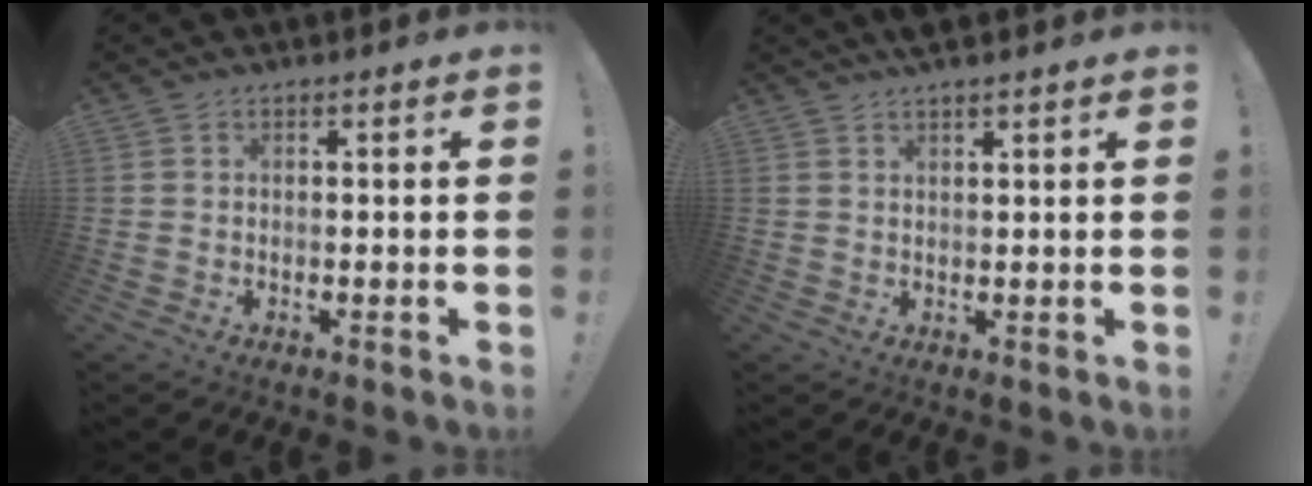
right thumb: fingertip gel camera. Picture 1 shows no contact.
{"total": 2.7, "force": [2.4, -0.1, 1.3], "torque": [-0.028, -0.011, 0.043]}